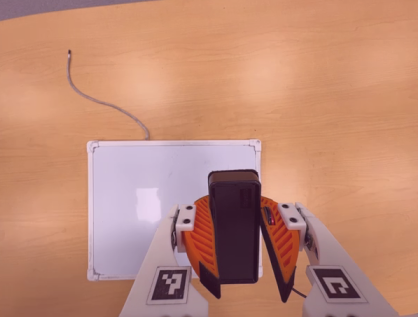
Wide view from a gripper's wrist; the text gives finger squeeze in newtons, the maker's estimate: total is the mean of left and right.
{"total": 10.6, "left": 10.4, "right": 10.8}